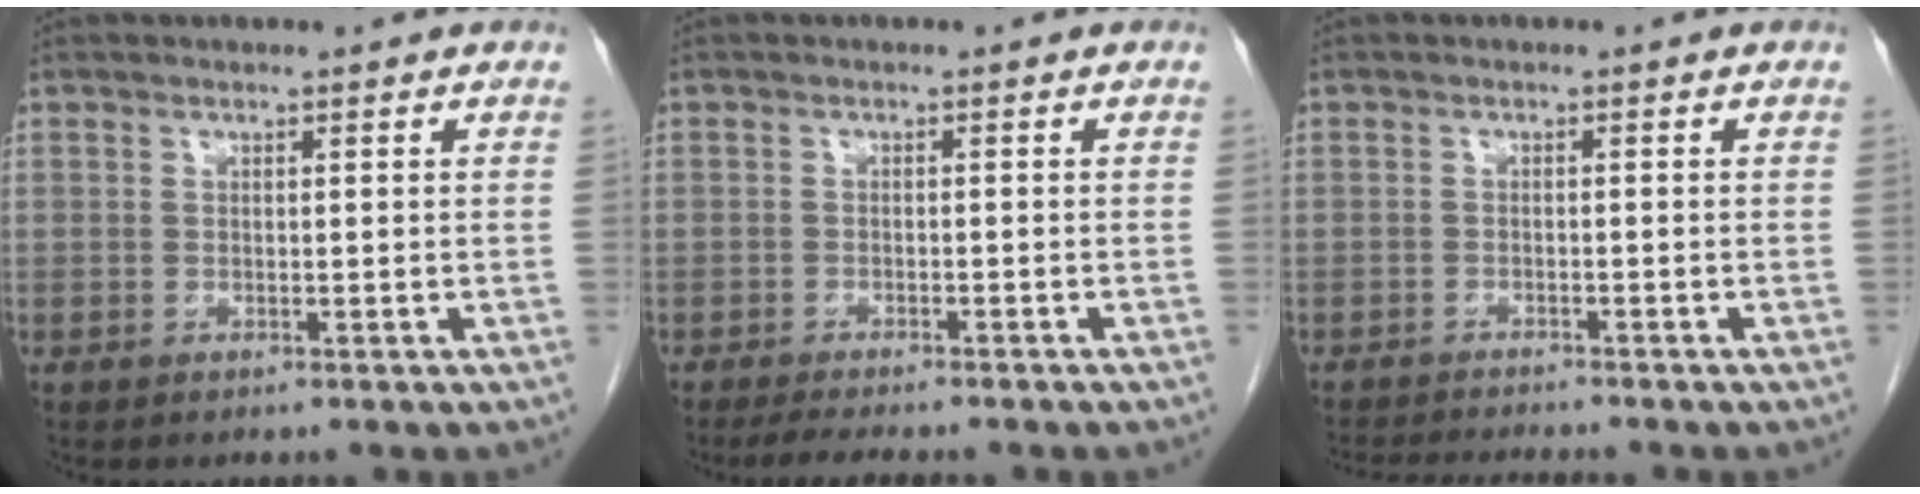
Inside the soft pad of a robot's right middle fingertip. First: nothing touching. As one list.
[{"total": 6.3, "force": [-5.4, 0.7, 3.2], "torque": [-0.043, -0.012, -0.077]}, {"total": 6.7, "force": [-6.3, 0.0, 2.2], "torque": [-0.027, -0.015, -0.099]}]